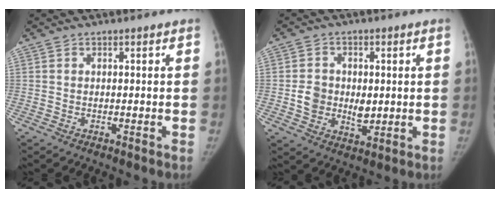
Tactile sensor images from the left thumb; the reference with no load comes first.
{"total": 8.0, "force": [-0.3, 6.3, 4.9], "torque": [-0.052, -0.004, 0.002]}